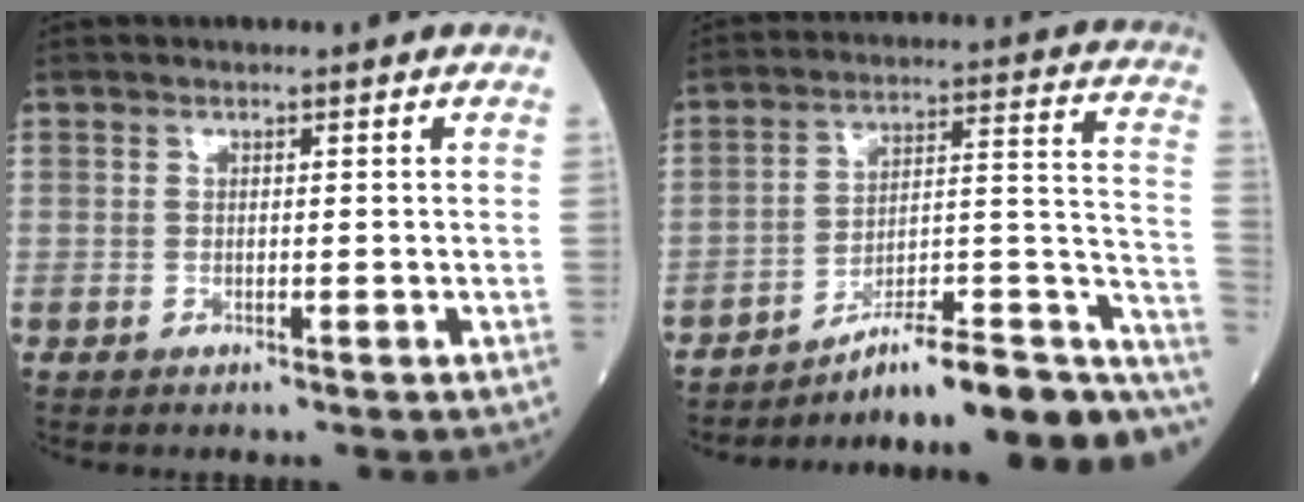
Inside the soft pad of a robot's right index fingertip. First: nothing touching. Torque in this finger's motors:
{"motor_torque": [-0.60, -0.71, 0.29, 0.06]}